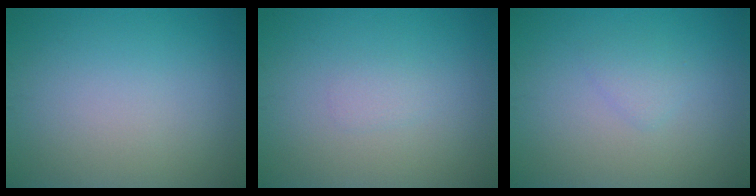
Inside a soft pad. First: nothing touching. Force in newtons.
{"total": 0.8, "press": 0.8, "slide": 0.1}
{"total": 1.2, "press": 1.2, "slide": 0.1}